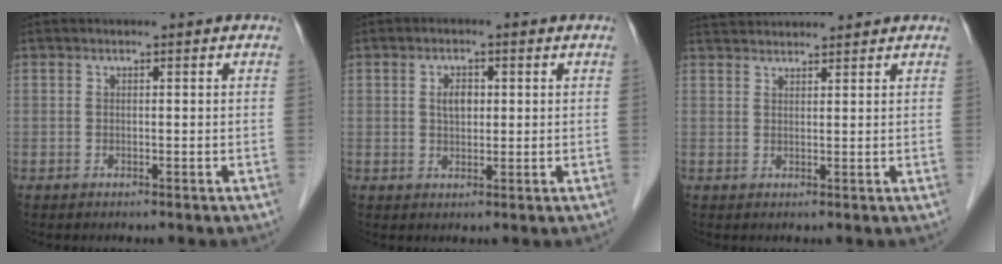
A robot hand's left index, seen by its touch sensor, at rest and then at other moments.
{"total": 2.8, "force": [0.5, 1.8, 2.1], "torque": [-0.040, 0.005, 0.011]}
{"total": 5.7, "force": [5.5, 0.5, 1.1], "torque": [-0.023, 0.038, 0.089]}